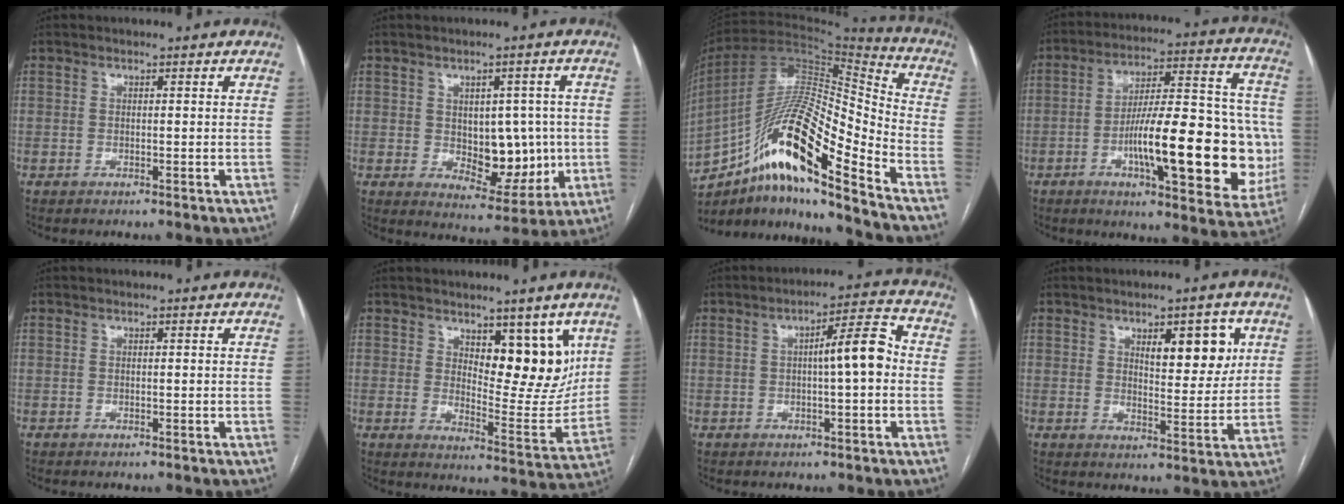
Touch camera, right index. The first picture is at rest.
{"total": 9.4, "force": [-0.2, 5.5, 7.6], "torque": [-0.091, 0.006, 0.013]}
{"total": 20.5, "force": [-12.5, 2.6, 16.0], "torque": [-0.298, 0.006, -0.221]}
{"total": 23.2, "force": [-5.1, 5.6, 22.0], "torque": [-0.264, 0.023, -0.063]}
{"total": 0.0}
{"total": 10.5, "force": [5.4, 4.2, 8.0], "torque": [-0.100, -0.013, 0.092]}
{"total": 7.1, "force": [0.0, 1.0, 7.0], "torque": [-0.105, 0.022, -0.001]}
{"total": 7.8, "force": [3.3, 2.7, 6.6], "torque": [-0.090, 0.000, 0.049]}